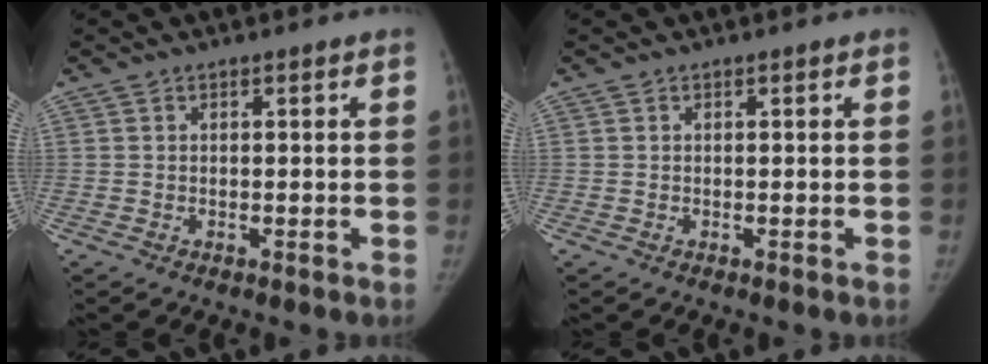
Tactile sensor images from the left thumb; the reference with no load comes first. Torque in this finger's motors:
{"motor_torque": [0.04, 0.04, 0.15, -0.15, 0.01]}